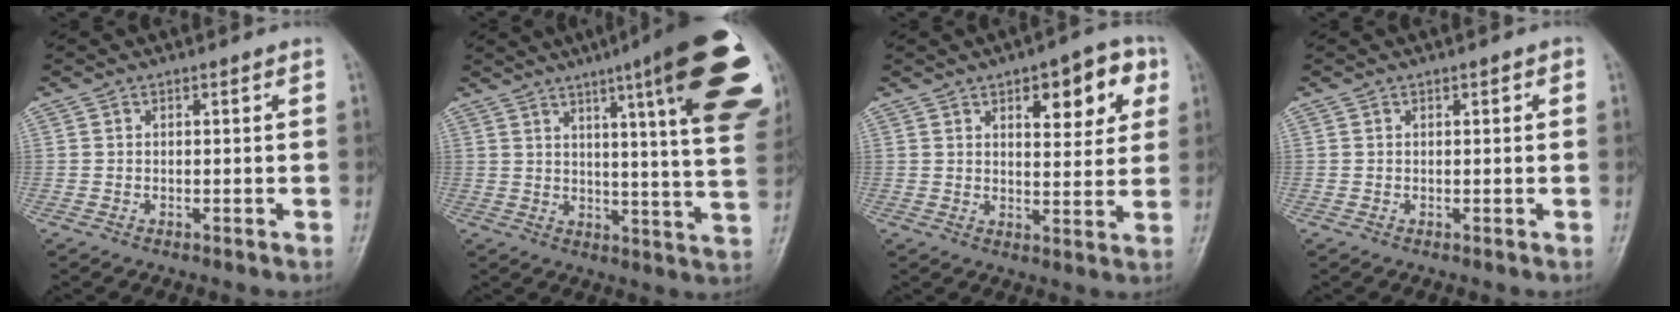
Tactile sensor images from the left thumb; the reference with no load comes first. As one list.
[{"total": 23.8, "force": [11.5, 3.2, 20.6], "torque": [-0.229, -0.032, 0.139]}, {"total": 10.7, "force": [4.7, 4.9, 8.2], "torque": [-0.070, -0.015, 0.058]}, {"total": 1.0, "force": [0.4, 0.5, 0.8], "torque": [-0.009, 0.001, 0.004]}]